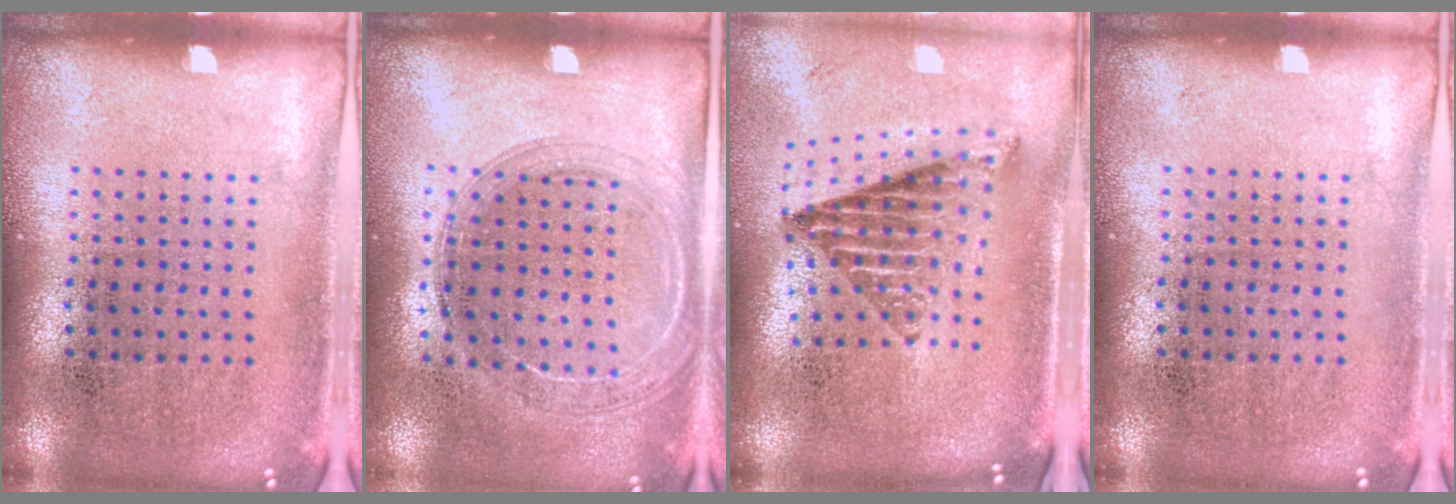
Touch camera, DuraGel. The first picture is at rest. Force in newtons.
{"total": 1.6, "press": 1.5, "slide": 0.2}
{"total": 1.5, "press": 1.3, "slide": 0.9}
{"total": 0.0}